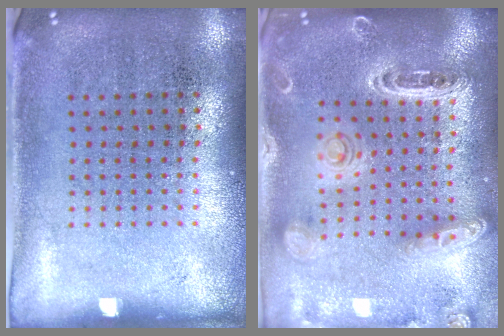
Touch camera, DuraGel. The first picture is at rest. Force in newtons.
{"total": 1.9, "press": 1.9, "slide": 0.4}